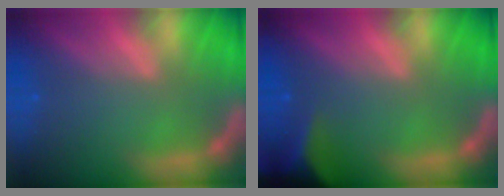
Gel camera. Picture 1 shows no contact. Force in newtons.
{"total": 6.5}